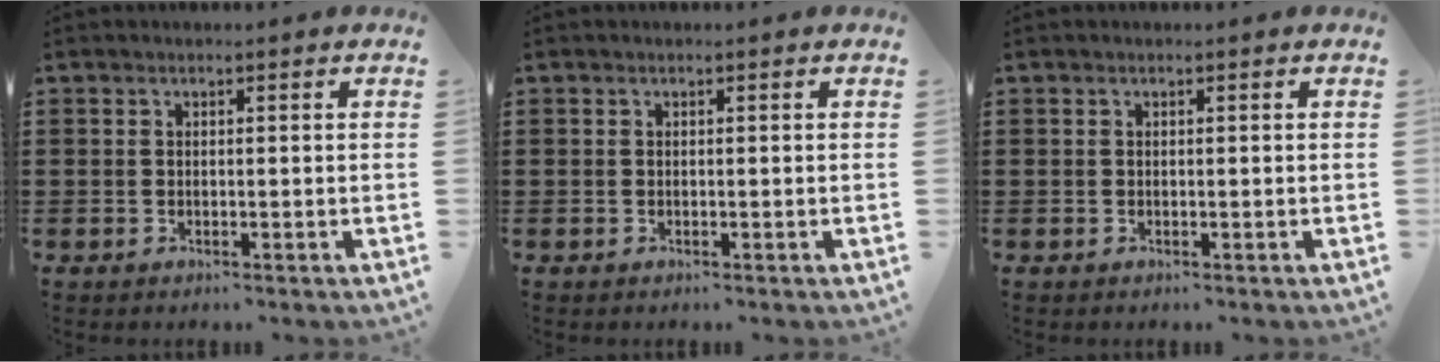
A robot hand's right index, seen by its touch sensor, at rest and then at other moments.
{"total": 0.0}
{"total": 0.0}